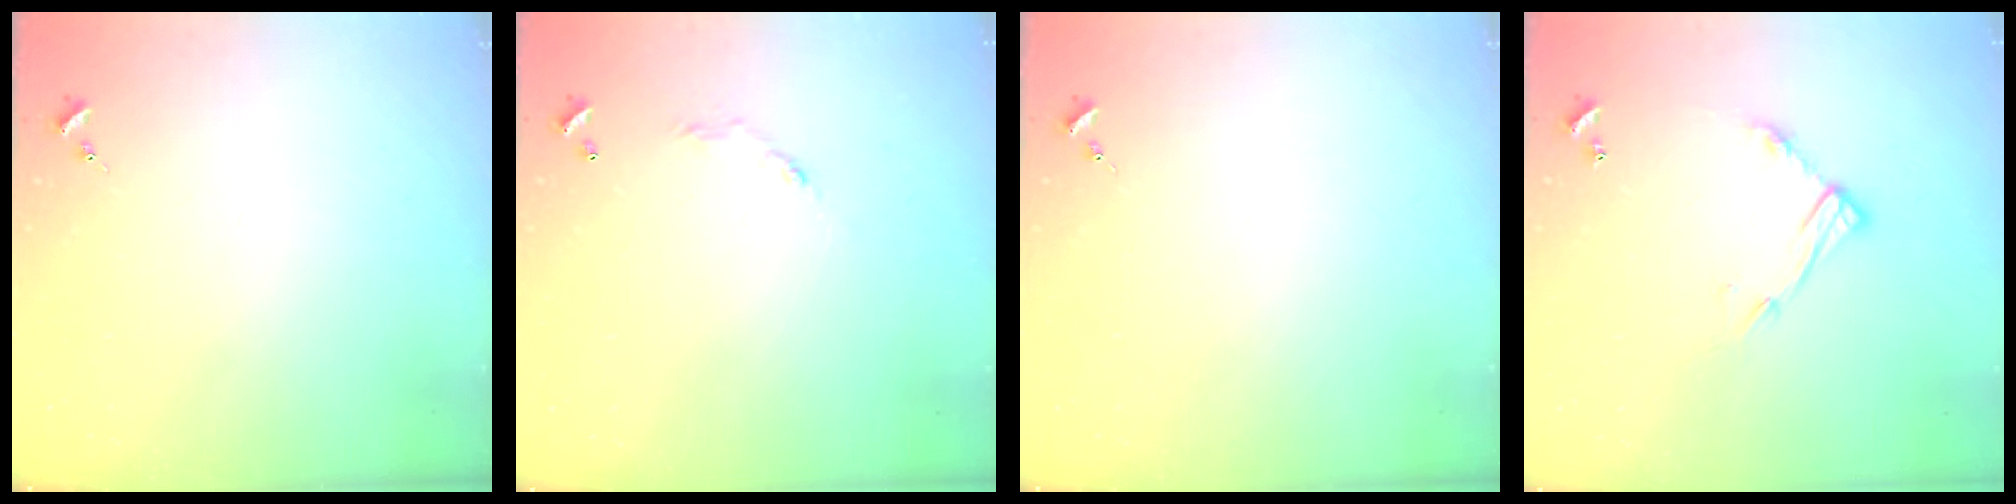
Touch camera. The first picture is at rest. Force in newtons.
{"total": 5.7, "press": 5.7, "slide": 0.4}
{"total": 0.0}
{"total": 12.2, "press": 12.1, "slide": 0.9}